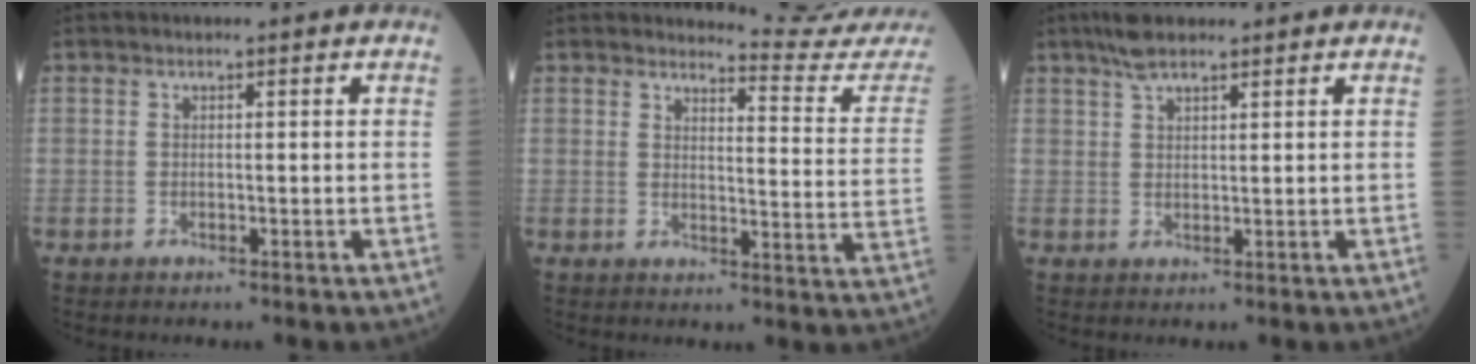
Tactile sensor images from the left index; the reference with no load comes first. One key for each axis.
{"total": 12.0, "fx": 11.8, "fy": -2.4, "fz": -0.3, "tx": -0.005, "ty": -0.126, "tz": 0.128}
{"total": 4.1, "fx": 3.2, "fy": 1.0, "fz": 2.4, "tx": -0.052, "ty": 0.016, "tz": 0.062}